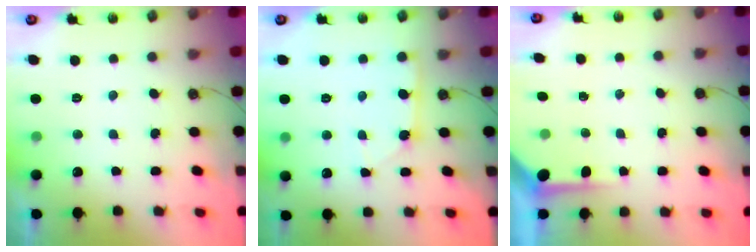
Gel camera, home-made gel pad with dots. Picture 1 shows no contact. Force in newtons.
{"total": 2.5, "press": 2.5, "slide": 0.2}
{"total": 4.0, "press": 4.0, "slide": 0.2}